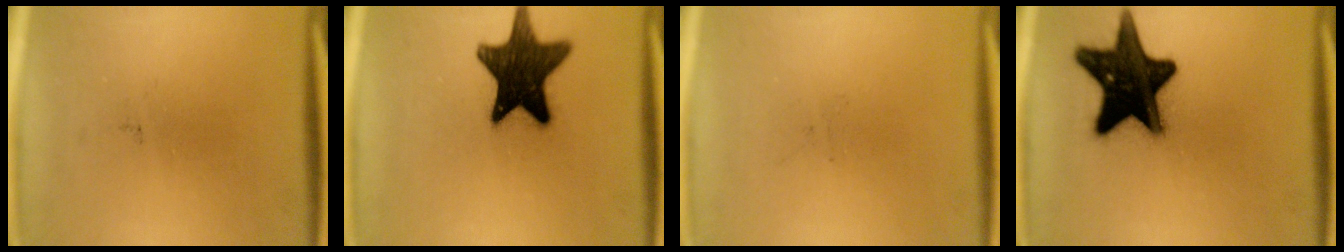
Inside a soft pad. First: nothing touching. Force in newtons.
{"total": 16.2}
{"total": 0.0}
{"total": 19.0}